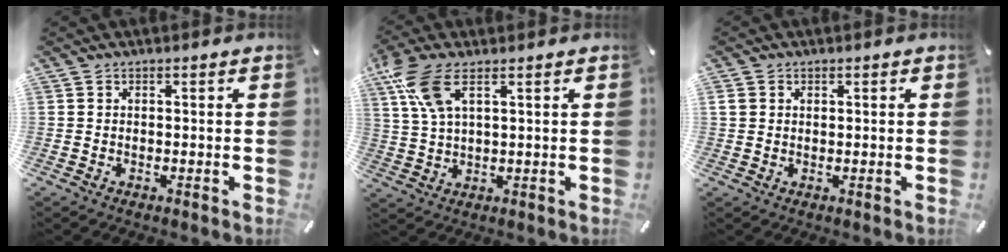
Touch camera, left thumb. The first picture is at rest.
{"total": 9.3, "force": [4.5, 3.7, 7.2], "torque": [-0.159, -0.003, 0.085]}
{"total": 1.7, "force": [0.5, 1.5, 0.5], "torque": [-0.011, 0.006, 0.007]}